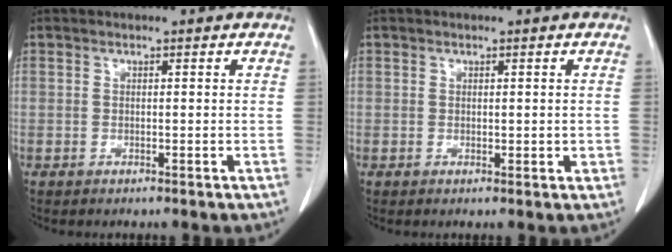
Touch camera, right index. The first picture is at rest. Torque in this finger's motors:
{"motor_torque": [-0.40, 0.67, 0.02, 0.00]}